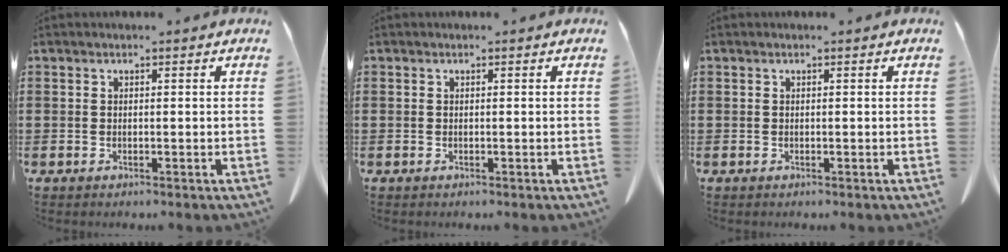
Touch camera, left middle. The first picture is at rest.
{"total": 0.0}
{"total": 0.0}